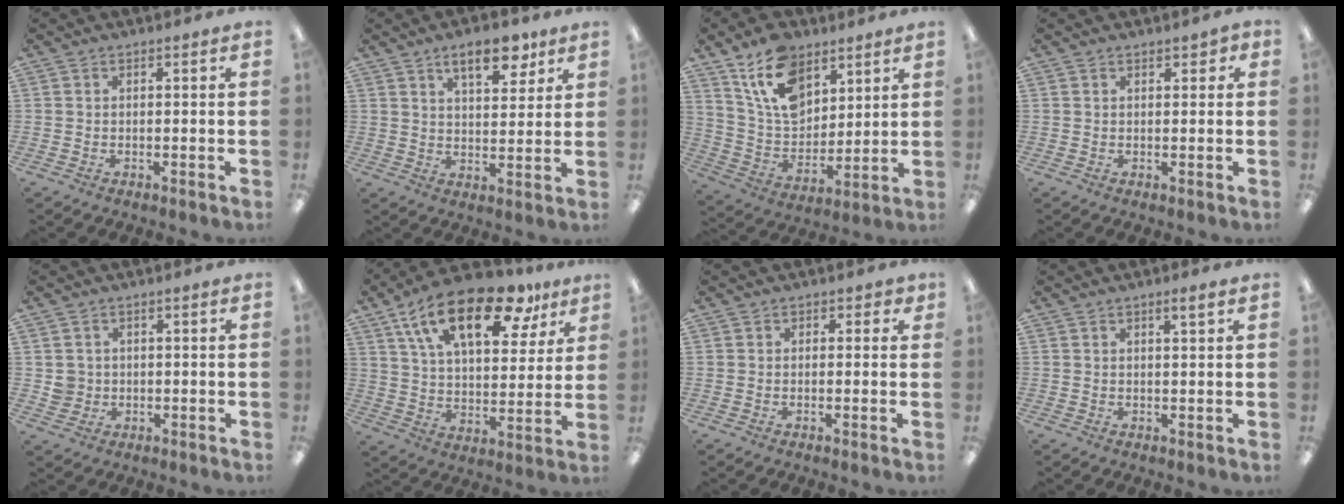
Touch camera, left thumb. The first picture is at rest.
{"total": 9.8, "force": [6.4, 4.3, 6.1], "torque": [-0.077, -0.028, 0.106]}
{"total": 16.0, "force": [10.0, 9.5, 8.0], "torque": [-0.156, -0.036, 0.190]}
{"total": 1.5, "force": [1.0, 0.9, 0.7], "torque": [-0.005, -0.001, 0.017]}
{"total": 3.2, "force": [0.2, 3.2, 0.4], "torque": [-0.006, 0.003, 0.002]}
{"total": 21.3, "force": [12.6, 9.7, 14.2], "torque": [-0.234, -0.056, 0.212]}
{"total": 1.4, "force": [0.6, 1.1, 0.6], "torque": [-0.004, 0.001, 0.009]}
{"total": 2.2, "force": [1.4, 0.3, 1.6], "torque": [-0.027, -0.002, 0.022]}